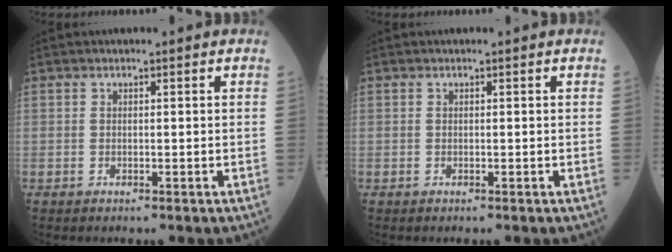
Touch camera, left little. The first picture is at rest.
{"total": 0.0}